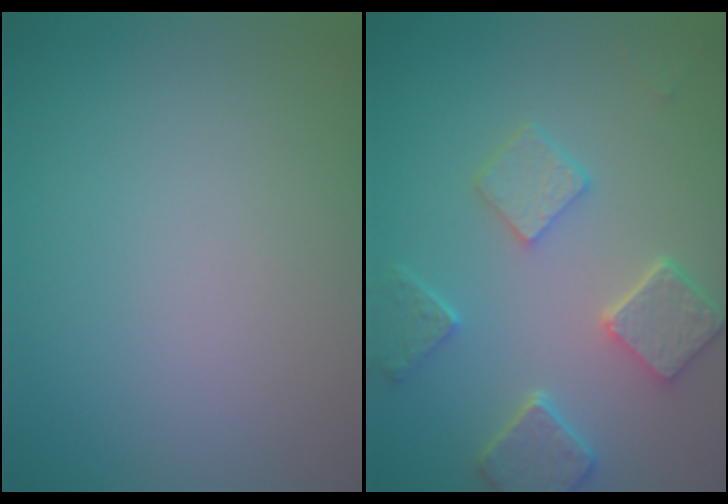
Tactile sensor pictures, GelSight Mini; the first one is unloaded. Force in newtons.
{"total": 5.2, "press": 4.1, "slide": 3.2}